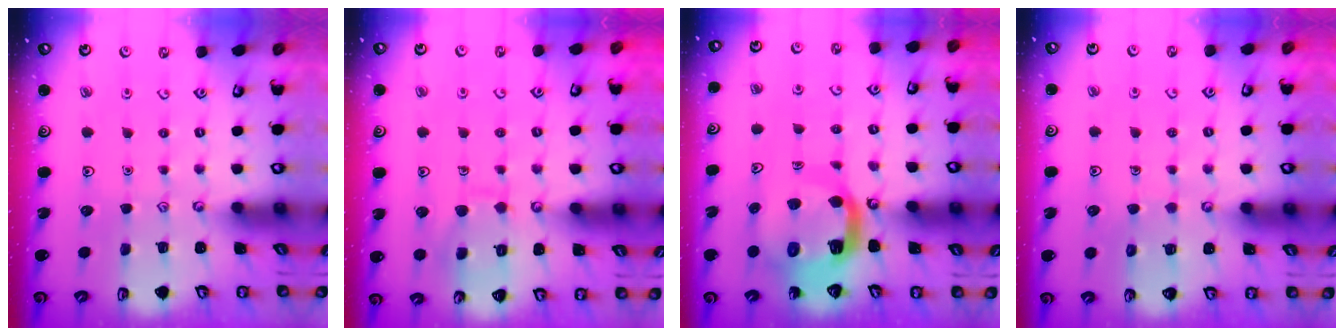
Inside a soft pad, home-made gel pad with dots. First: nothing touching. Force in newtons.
{"total": 8.8, "press": 8.8, "slide": 0.5}
{"total": 11.8, "press": 11.7, "slide": 1.4}
{"total": 4.7, "press": 4.6, "slide": 0.4}